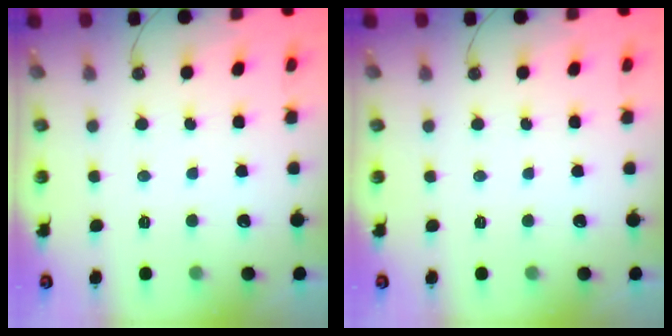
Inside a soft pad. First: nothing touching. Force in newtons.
{"total": 0.0}